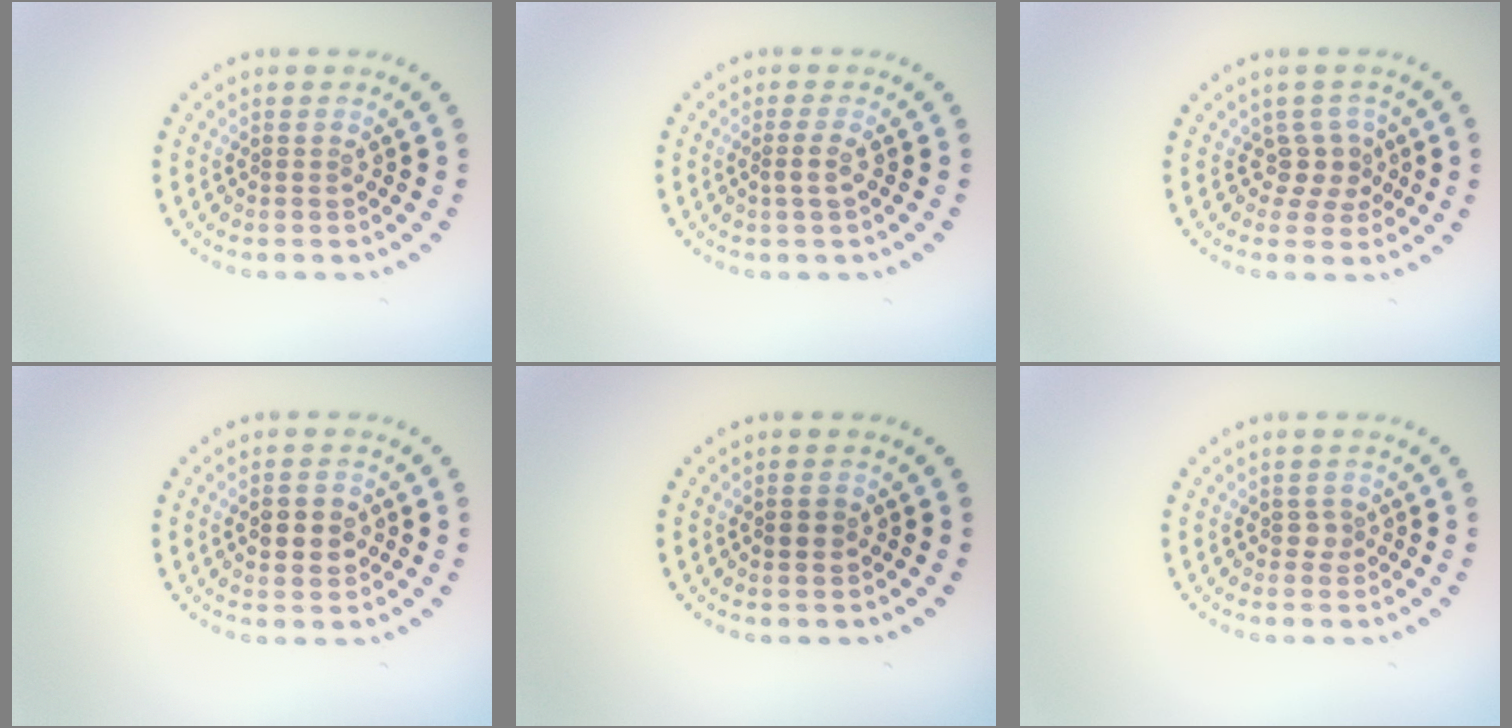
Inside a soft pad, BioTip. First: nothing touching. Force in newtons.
{"total": 1.4, "press": 1.1, "slide": 1.0}
{"total": 2.2, "press": 1.6, "slide": 1.4}
{"total": 2.6, "press": 2.6, "slide": 0.0}
{"total": 1.2, "press": 1.2, "slide": 0.1}
{"total": 1.0, "press": 0.7, "slide": 0.7}